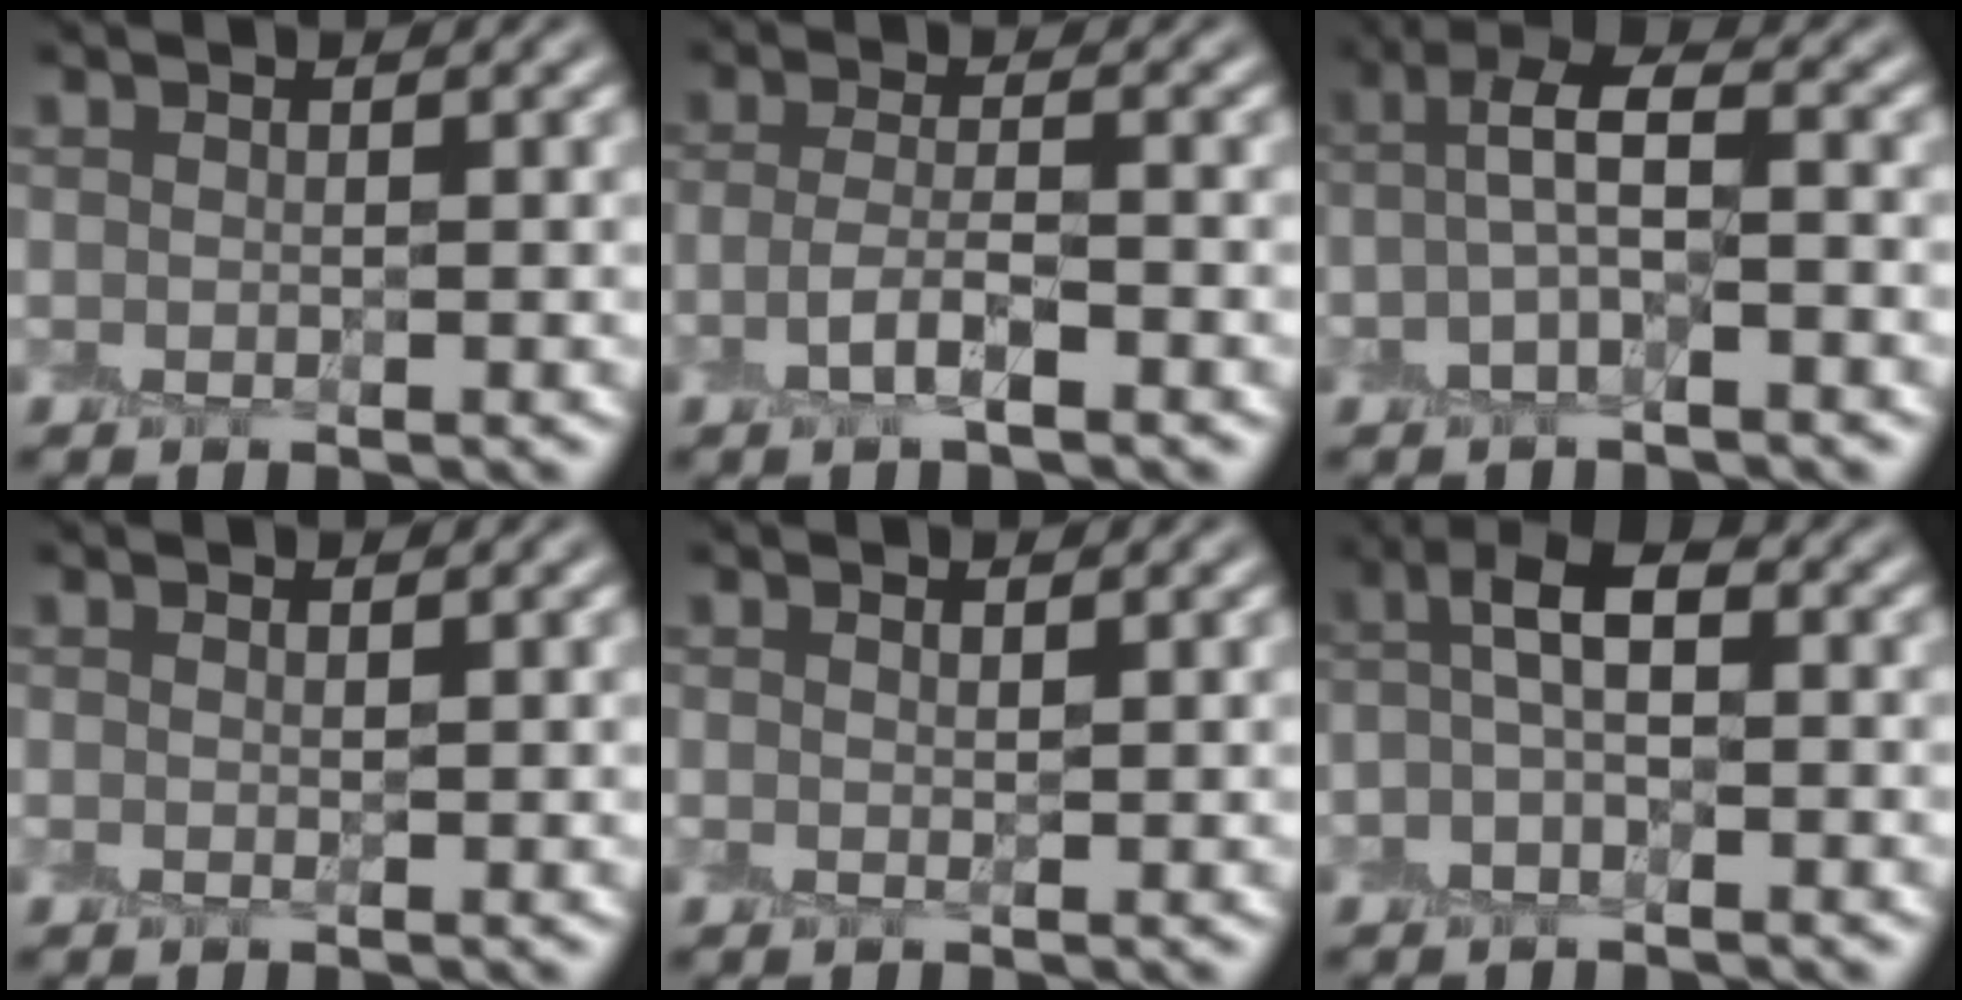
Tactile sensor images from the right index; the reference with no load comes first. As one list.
[{"total": 3.0, "force": [-1.1, 0.9, 2.6], "torque": [-0.056, 0.000, -0.026]}, {"total": 4.0, "force": [-0.2, 1.3, 3.8], "torque": [-0.075, 0.012, -0.009]}, {"total": 0.7, "force": [0.1, 0.0, 0.7], "torque": [-0.013, -0.002, -0.001]}, {"total": 0.9, "force": [0.3, 0.1, 0.9], "torque": [-0.017, -0.002, 0.003]}, {"total": 3.8, "force": [-0.1, 1.8, 3.3], "torque": [-0.060, 0.012, -0.008]}]